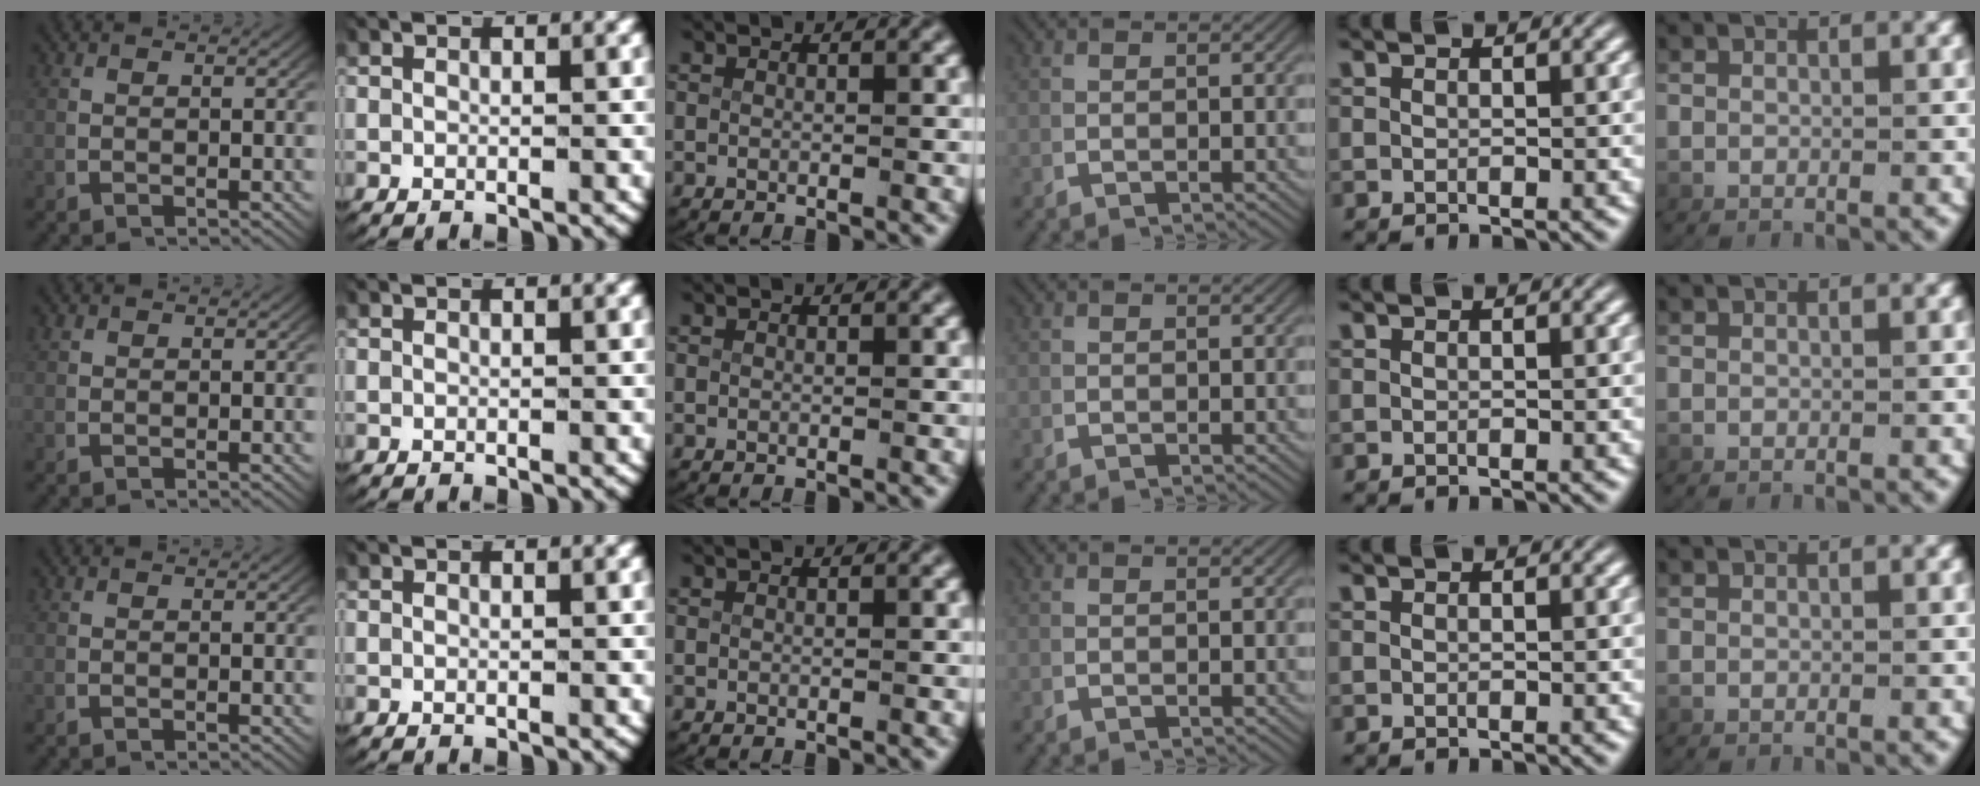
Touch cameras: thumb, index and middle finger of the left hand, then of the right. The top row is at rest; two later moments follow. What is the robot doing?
{"motion": "lift_and_place", "object": "paper towel"}